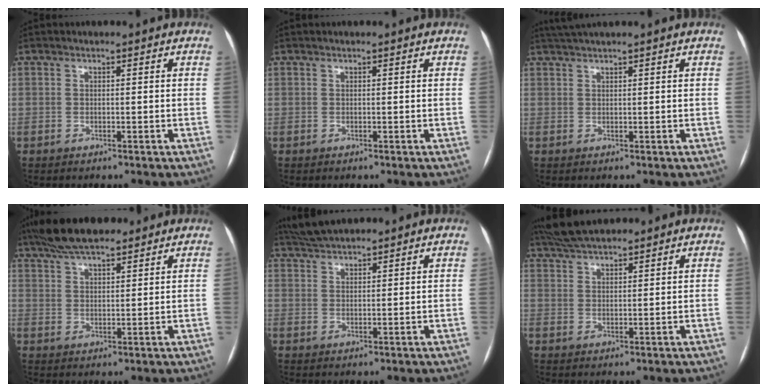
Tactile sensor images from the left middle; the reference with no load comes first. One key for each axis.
{"total": 0.0}
{"total": 2.9, "fx": 2.5, "fy": -0.6, "fz": 1.3, "tx": -0.021, "ty": 0.024, "tz": 0.051}
{"total": 9.8, "fx": 7.9, "fy": 2.4, "fz": 5.2, "tx": -0.089, "ty": 0.034, "tz": 0.137}
{"total": 5.4, "fx": 4.9, "fy": 0.7, "fz": 2.1, "tx": -0.044, "ty": 0.030, "tz": 0.094}
{"total": 7.0, "fx": 6.3, "fy": 1.1, "fz": 2.8, "tx": -0.055, "ty": 0.033, "tz": 0.117}